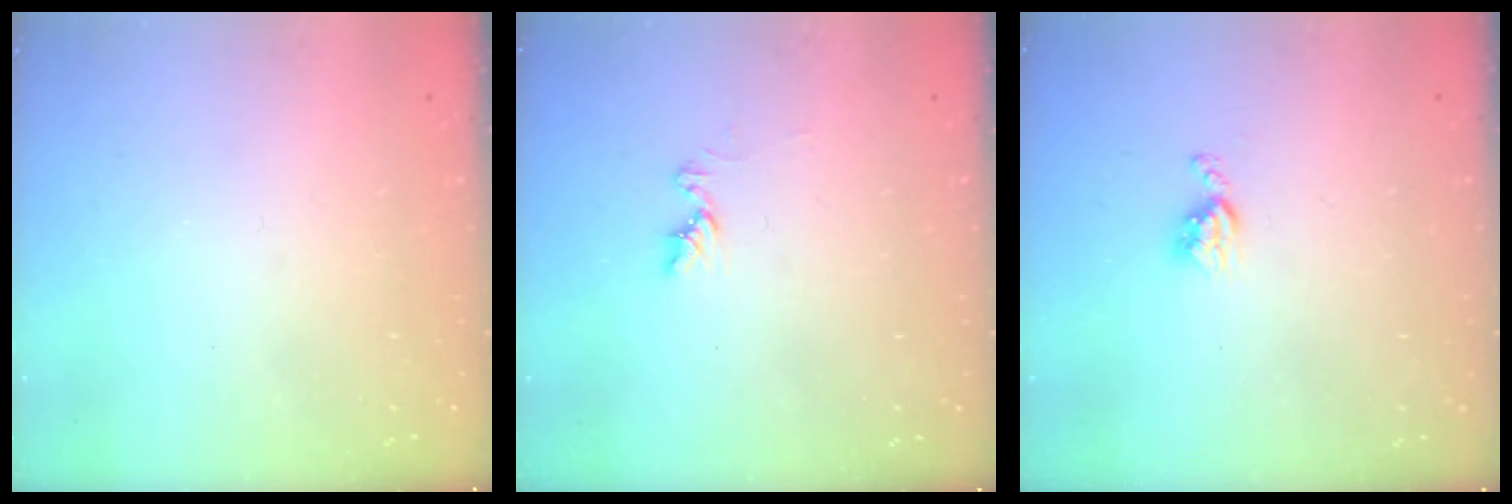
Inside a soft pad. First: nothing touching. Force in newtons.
{"total": 6.4, "press": 6.3, "slide": 0.7}
{"total": 5.1, "press": 5.1, "slide": 0.7}